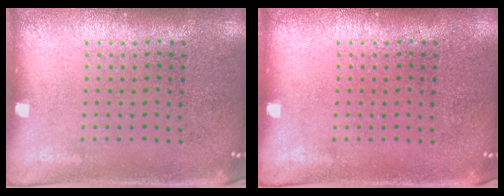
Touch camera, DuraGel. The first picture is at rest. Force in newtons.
{"total": 0.0}